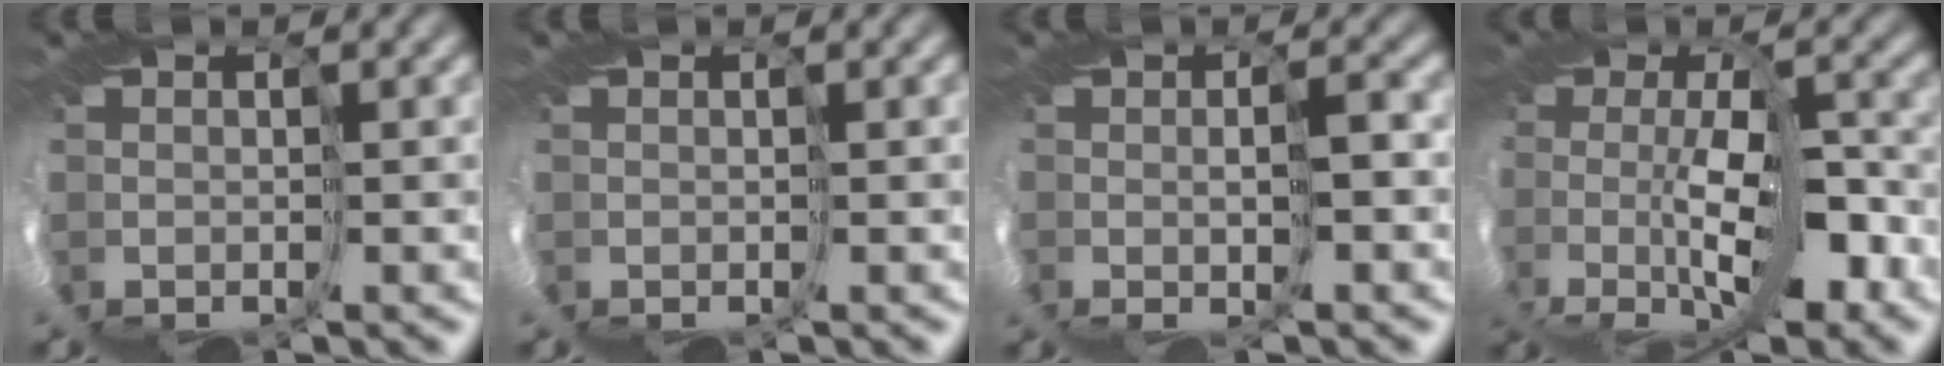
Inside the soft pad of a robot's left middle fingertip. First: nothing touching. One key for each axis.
{"total": 0.0}
{"total": 2.3, "fx": 0.3, "fy": -1.1, "fz": 2.0, "tx": -0.034, "ty": -0.003, "tz": 0.006}
{"total": 5.3, "fx": -1.0, "fy": 1.4, "fz": 5.0, "tx": -0.095, "ty": -0.006, "tz": -0.024}